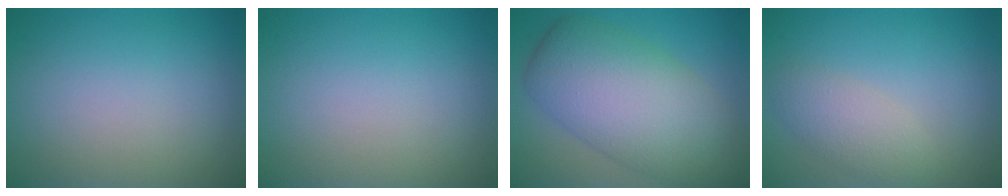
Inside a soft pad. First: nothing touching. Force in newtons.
{"total": 0.0}
{"total": 10.0, "press": 10.0, "slide": 0.4}
{"total": 2.8, "press": 2.8, "slide": 0.1}